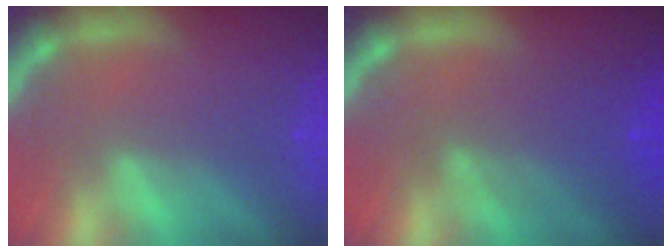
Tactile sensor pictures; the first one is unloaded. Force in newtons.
{"total": 4.5}